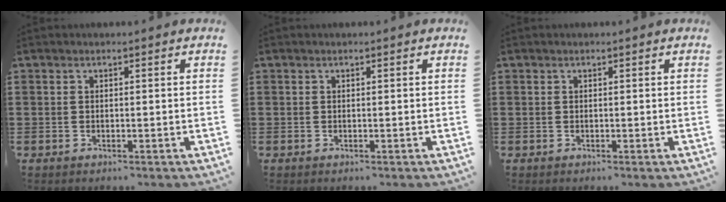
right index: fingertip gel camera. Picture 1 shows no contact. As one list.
[{"total": 0.0}, {"total": 0.0}]